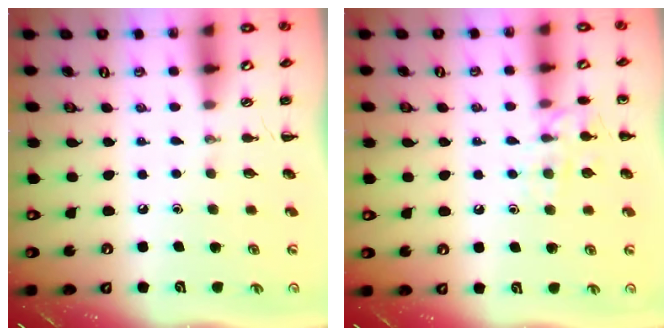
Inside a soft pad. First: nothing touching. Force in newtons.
{"total": 10.0, "press": 10.0, "slide": 0.9}